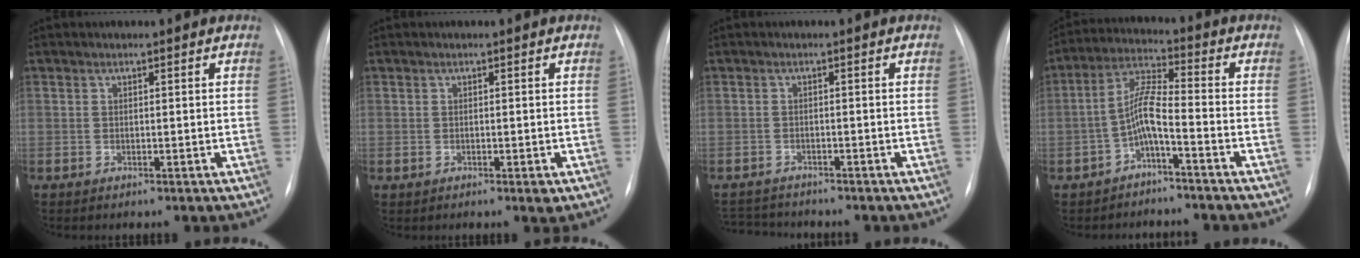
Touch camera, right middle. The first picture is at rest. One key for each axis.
{"total": 1.1, "fx": -0.5, "fy": 0.1, "fz": 1.0, "tx": -0.015, "ty": 0.000, "tz": -0.003}
{"total": 4.8, "fx": -4.7, "fy": 0.9, "fz": 0.5, "tx": -0.009, "ty": -0.010, "tz": -0.077}
{"total": 5.5, "fx": -2.5, "fy": 0.6, "fz": 4.8, "tx": -0.101, "ty": 0.020, "tz": -0.050}